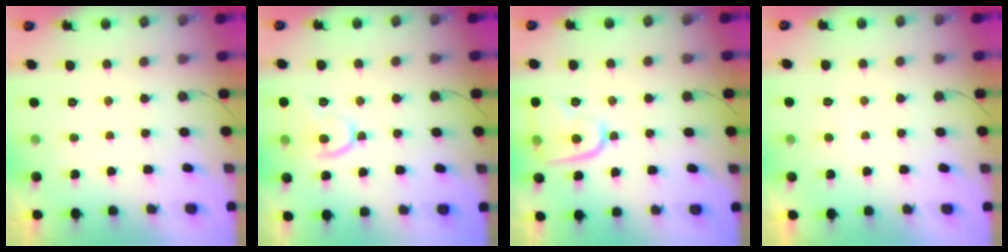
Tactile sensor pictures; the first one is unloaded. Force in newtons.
{"total": 12.2, "press": 12.1, "slide": 1.2}
{"total": 10.4, "press": 10.4, "slide": 0.4}
{"total": 2.7, "press": 2.7, "slide": 0.3}